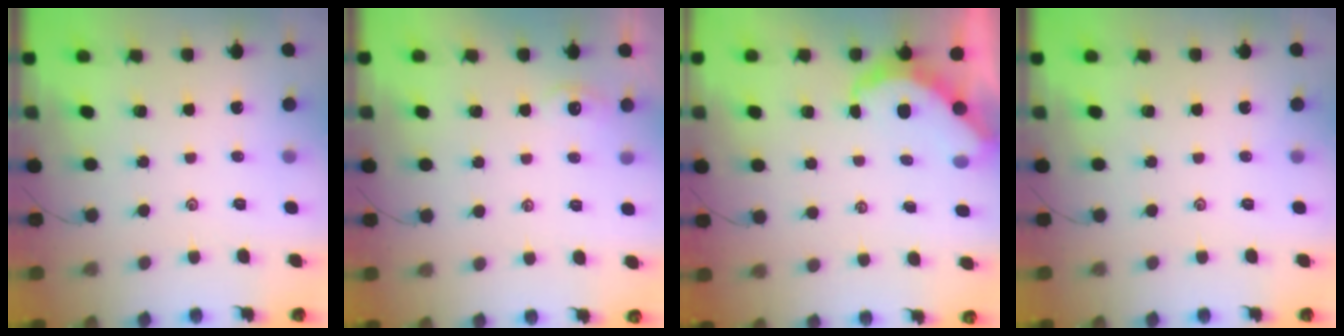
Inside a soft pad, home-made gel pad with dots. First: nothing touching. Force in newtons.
{"total": 2.7, "press": 2.7, "slide": 0.3}
{"total": 5.4, "press": 5.4, "slide": 0.1}
{"total": 0.0}